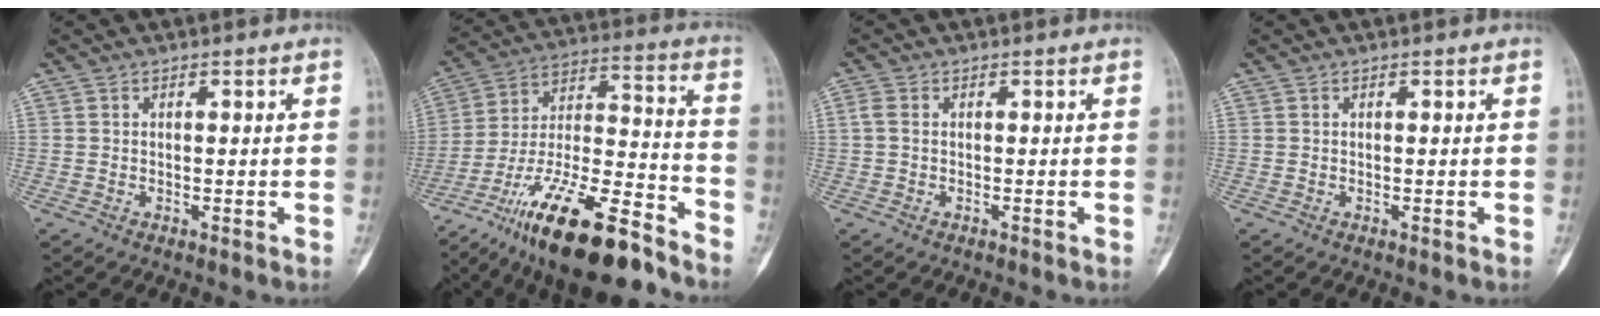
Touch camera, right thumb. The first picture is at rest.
{"total": 23.9, "force": [-16.9, 6.3, 15.7], "torque": [-0.271, 0.076, -0.293]}
{"total": 1.7, "force": [0.1, 1.2, 1.2], "torque": [-0.029, 0.003, 0.000]}
{"total": 0.0}